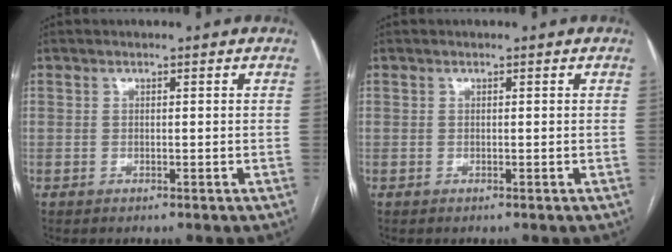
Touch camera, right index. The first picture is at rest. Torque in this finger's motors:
{"motor_torque": [0.48, 0.21, -0.03, 0.00]}